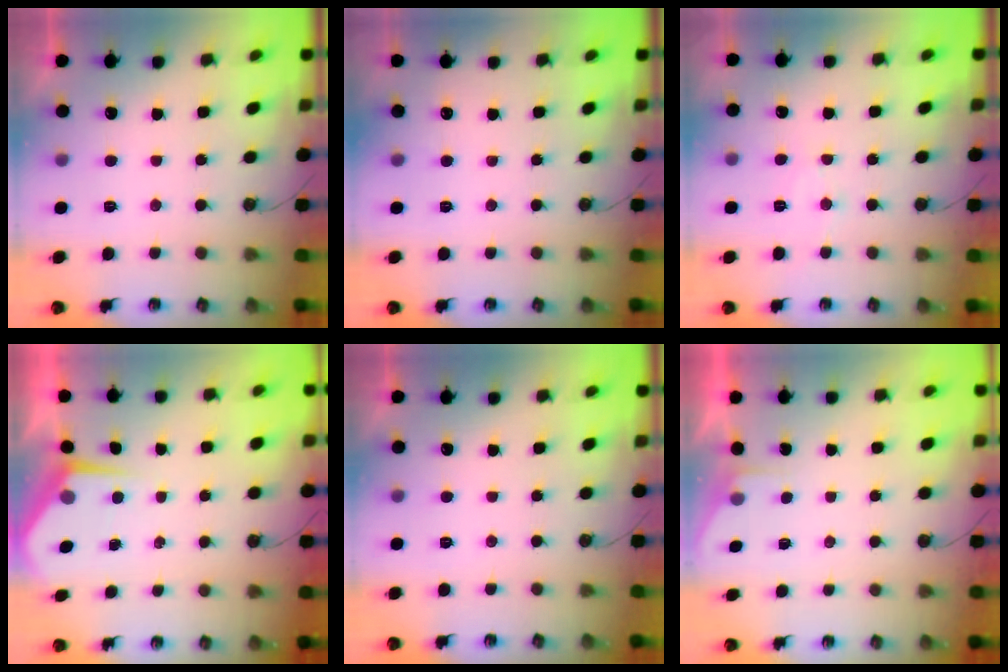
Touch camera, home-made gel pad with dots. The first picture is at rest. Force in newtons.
{"total": 0.0}
{"total": 6.2, "press": 6.2, "slide": 0.4}
{"total": 4.0, "press": 4.0, "slide": 0.4}
{"total": 0.0}
{"total": 1.8, "press": 1.8, "slide": 0.3}